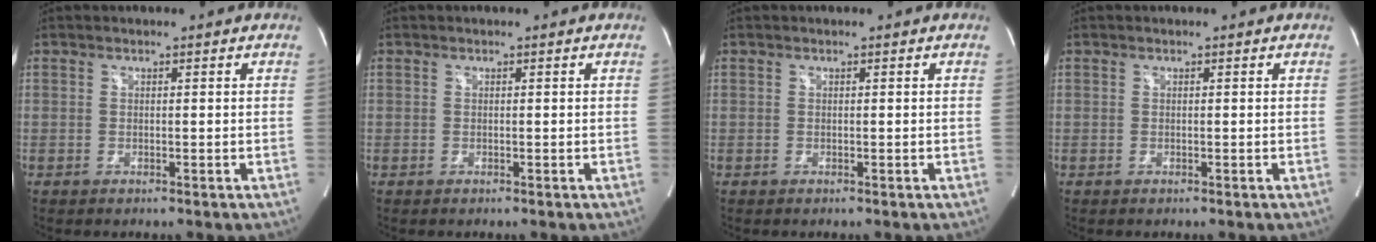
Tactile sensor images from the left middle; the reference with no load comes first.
{"total": 0.0}
{"total": 0.0}
{"total": 0.0}